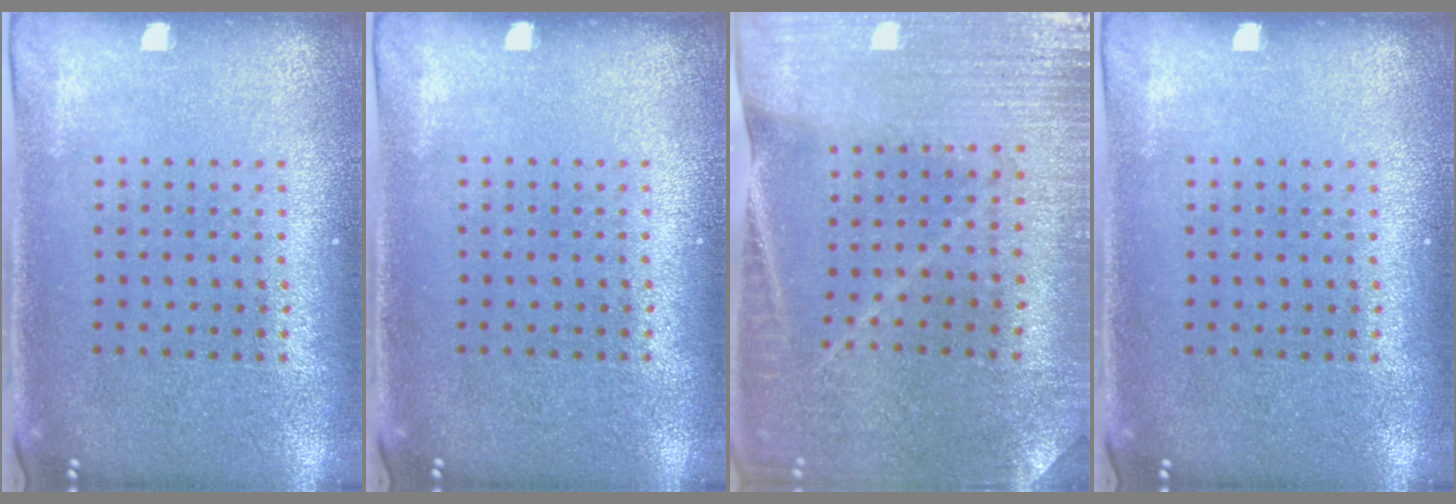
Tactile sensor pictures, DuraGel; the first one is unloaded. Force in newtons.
{"total": 0.0}
{"total": 1.4, "press": 1.4, "slide": 0.2}
{"total": 0.0}